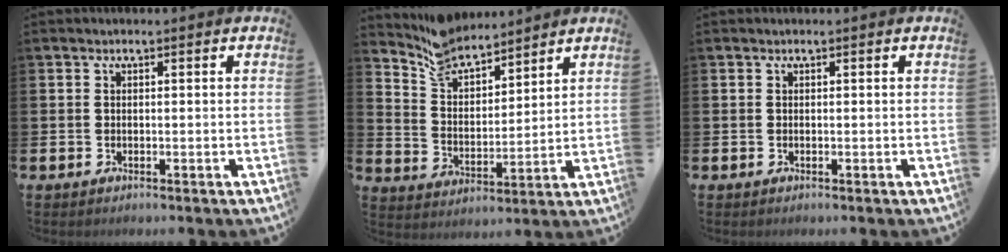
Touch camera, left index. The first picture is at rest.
{"total": 7.0, "force": [6.6, 2.0, 1.1], "torque": [-0.062, -0.041, 0.122]}
{"total": 0.0}